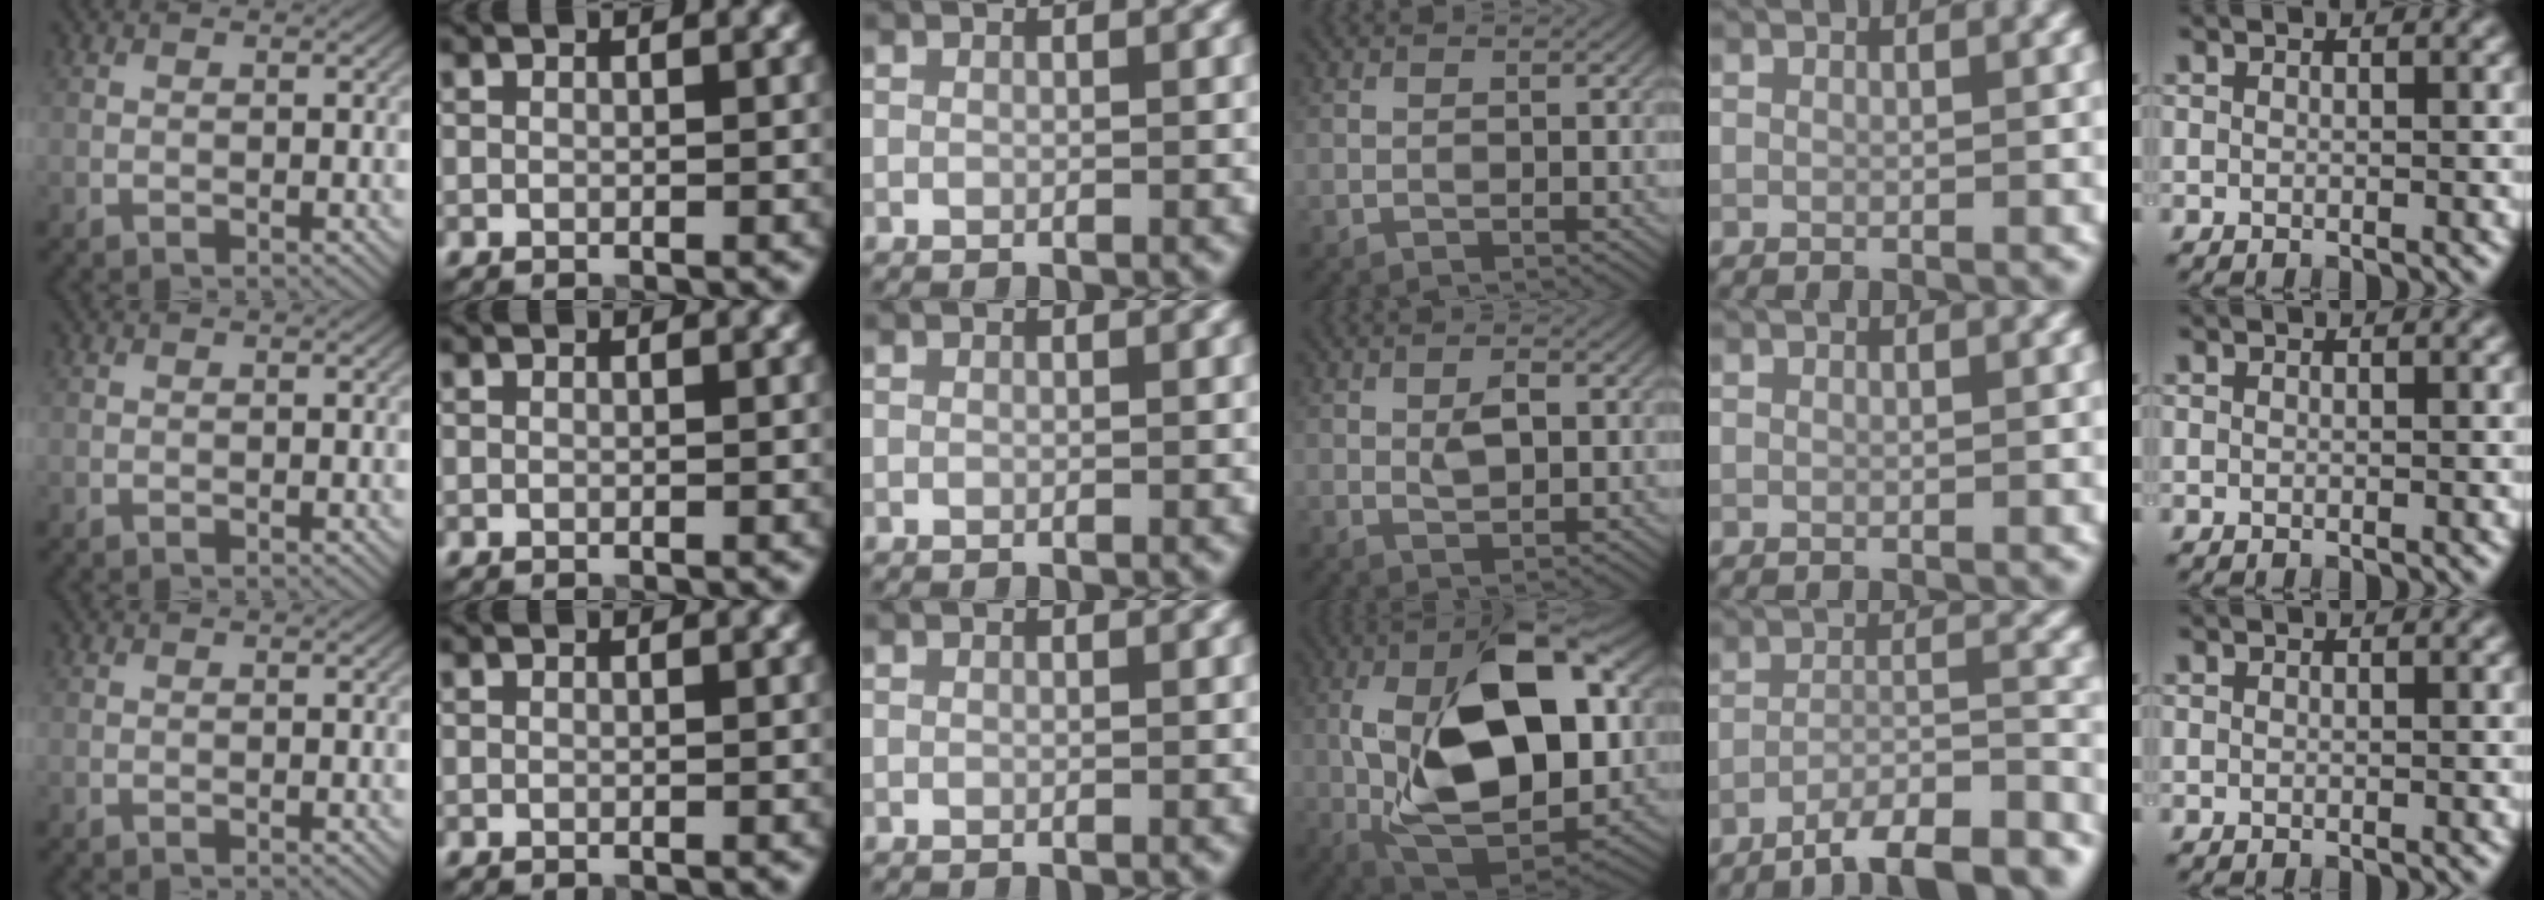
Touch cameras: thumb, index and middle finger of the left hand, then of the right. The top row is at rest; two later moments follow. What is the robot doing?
{"motion": "lift_and_place", "object": "calculator"}